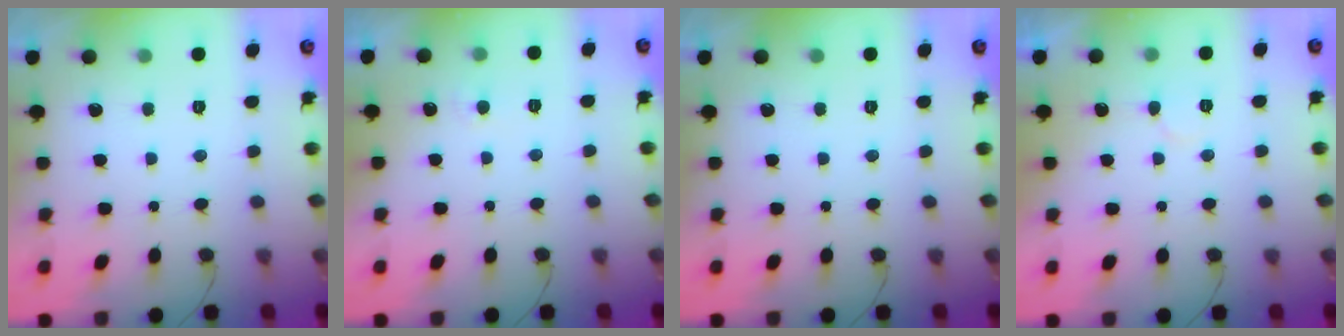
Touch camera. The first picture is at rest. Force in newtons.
{"total": 3.7, "press": 3.7, "slide": 0.5}
{"total": 0.0}
{"total": 3.3, "press": 3.3, "slide": 0.3}